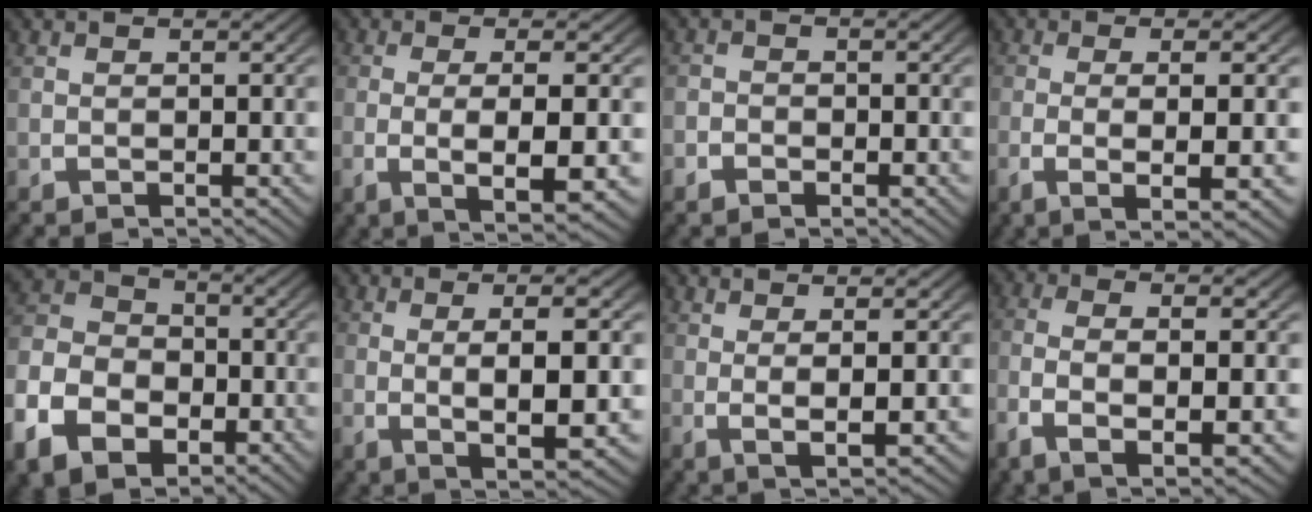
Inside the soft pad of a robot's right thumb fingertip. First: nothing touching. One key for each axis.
{"total": 6.4, "fx": -0.9, "fy": 1.8, "fz": 6.0, "tx": -0.126, "ty": -0.020, "tz": -0.001}
{"total": 1.4, "fx": -0.9, "fy": 1.1, "fz": 0.1, "tx": 0.000, "ty": -0.001, "tz": -0.023}
{"total": 5.8, "fx": -0.9, "fy": 1.5, "fz": 5.5, "tx": -0.109, "ty": -0.013, "tz": -0.007}
{"total": 11.4, "fx": -2.3, "fy": 8.9, "fz": 6.6, "tx": -0.139, "ty": -0.025, "tz": -0.033}
{"total": 7.0, "fx": -0.2, "fy": 2.4, "fz": 6.6, "tx": -0.135, "ty": -0.017, "tz": 0.012}
{"total": 3.5, "fx": 0.7, "fy": 0.9, "fz": 3.3, "tx": -0.069, "ty": -0.009, "tz": 0.020}
{"total": 6.9, "fx": -1.2, "fy": 2.9, "fz": 6.1, "tx": -0.139, "ty": -0.014, "tz": -0.009}